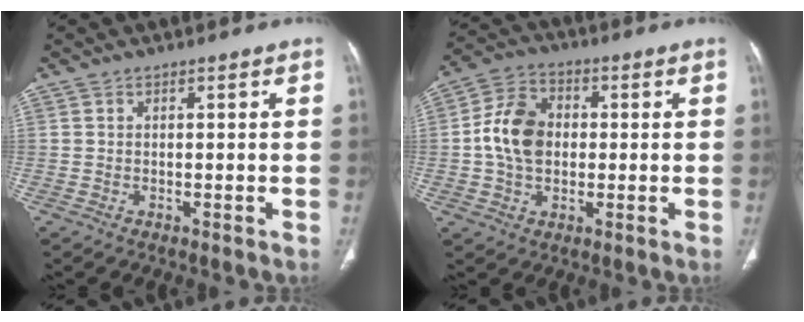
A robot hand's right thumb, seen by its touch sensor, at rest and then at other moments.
{"total": 10.7, "force": [0.1, 7.8, 7.2], "torque": [-0.119, 0.020, -0.005]}